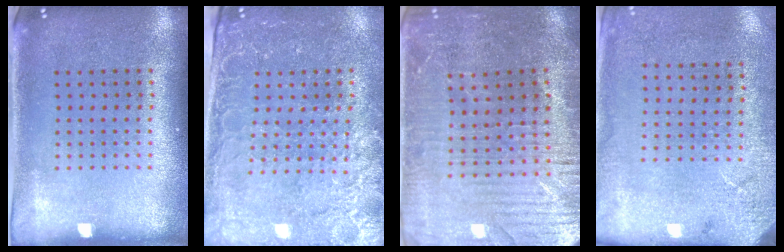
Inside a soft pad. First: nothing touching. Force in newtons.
{"total": 3.1, "press": 2.9, "slide": 1.0}
{"total": 3.2, "press": 3.2, "slide": 0.7}
{"total": 2.7, "press": 2.2, "slide": 1.5}